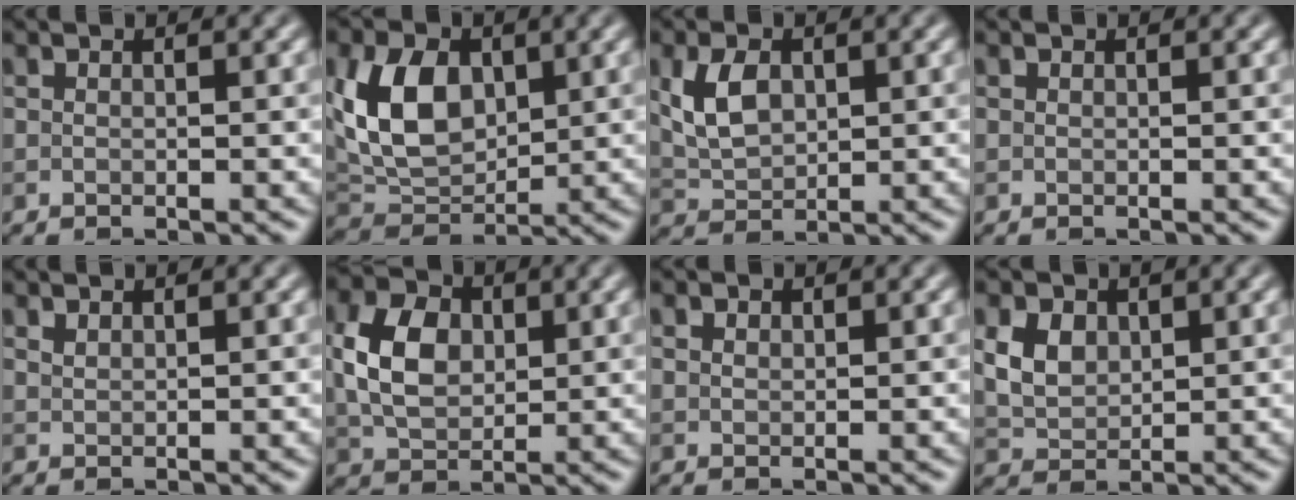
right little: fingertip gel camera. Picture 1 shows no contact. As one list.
[{"total": 8.0, "force": [1.5, 5.4, 5.7], "torque": [-0.120, 0.002, 0.027]}, {"total": 4.0, "force": [1.0, 2.7, 2.9], "torque": [-0.066, 0.003, 0.021]}, {"total": 0.0}, {"total": 0.6, "force": [0.5, 0.1, 0.2], "torque": [-0.008, 0.001, 0.015]}, {"total": 6.0, "force": [0.8, 4.3, 4.2], "torque": [-0.087, 0.008, 0.014]}, {"total": 0.9, "force": [0.6, 0.6, 0.3], "torque": [-0.006, -0.002, 0.008]}, {"total": 3.5, "force": [1.0, 2.6, 2.2], "torque": [-0.053, 0.001, 0.020]}]